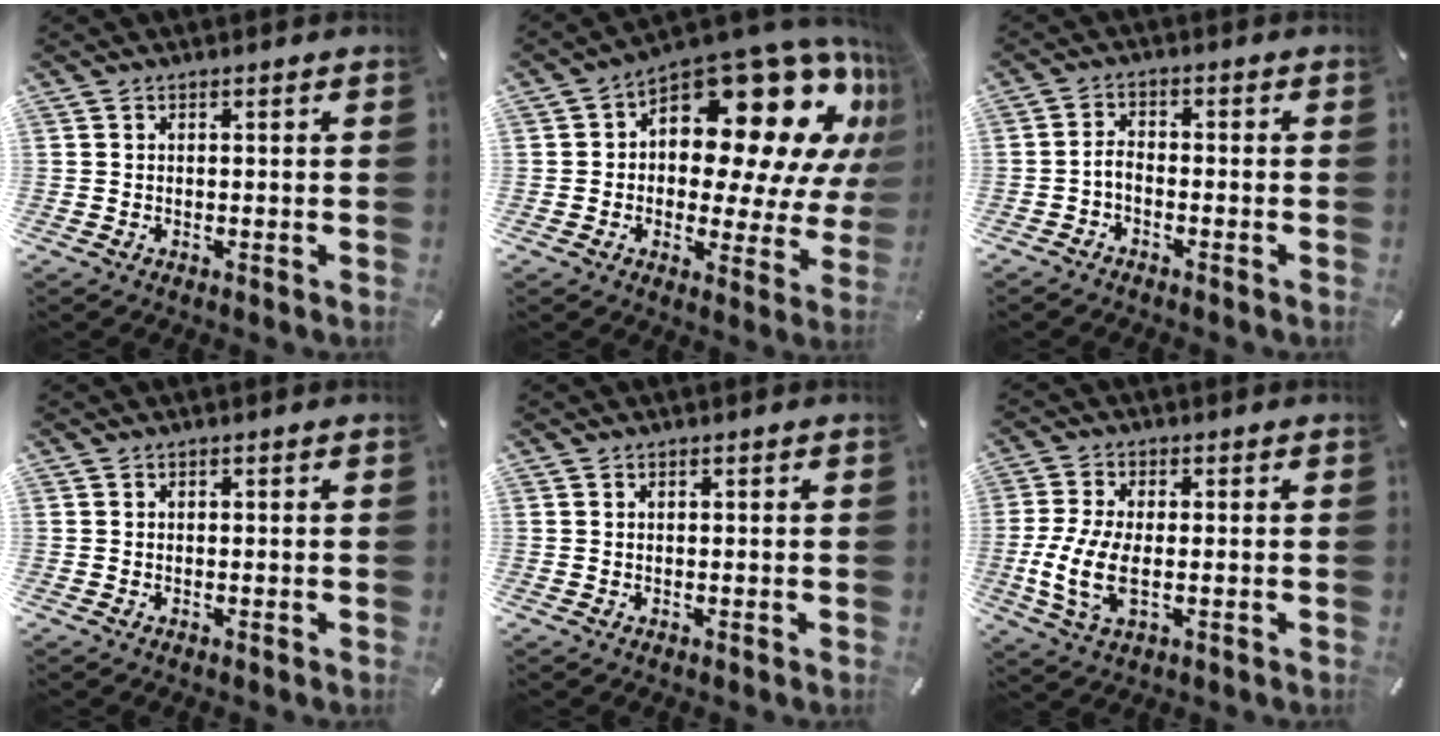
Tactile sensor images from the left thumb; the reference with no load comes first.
{"total": 22.6, "force": [10.0, 11.9, 16.5], "torque": [-0.222, -0.095, 0.169]}
{"total": 2.7, "force": [-1.7, 1.5, 1.6], "torque": [-0.038, 0.008, -0.034]}
{"total": 0.0}
{"total": 0.0}
{"total": 9.6, "force": [-1.3, 4.3, 8.5], "torque": [-0.185, -0.016, -0.020]}